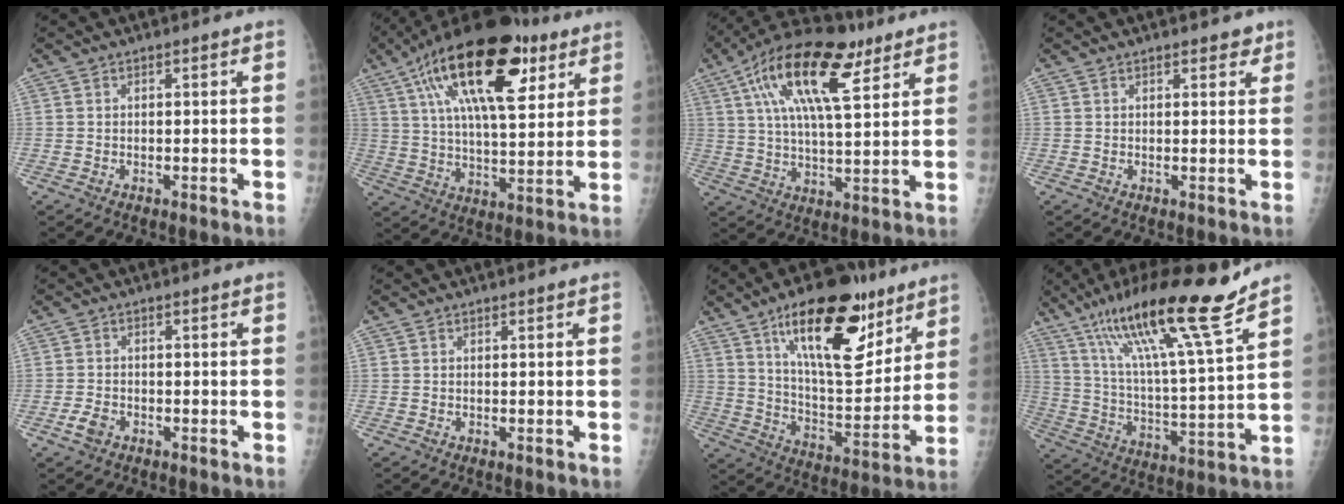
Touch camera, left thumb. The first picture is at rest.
{"total": 25.7, "force": [12.1, 10.7, 19.9], "torque": [-0.326, -0.009, 0.196]}
{"total": 19.9, "force": [9.4, 7.6, 15.8], "torque": [-0.273, -0.005, 0.159]}
{"total": 2.4, "force": [1.8, 1.2, 1.1], "torque": [0.005, -0.006, 0.017]}
{"total": 2.7, "force": [-1.6, 1.7, 1.3], "torque": [-0.024, 0.006, -0.026]}
{"total": 0.0}
{"total": 23.5, "force": [13.2, 9.4, 17.0], "torque": [-0.227, -0.059, 0.221]}
{"total": 21.2, "force": [15.0, 1.2, 15.0], "torque": [-0.240, -0.061, 0.260]}